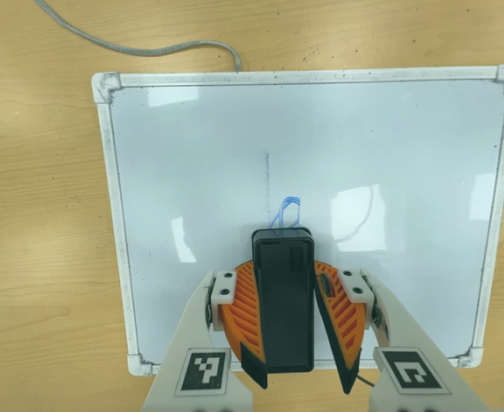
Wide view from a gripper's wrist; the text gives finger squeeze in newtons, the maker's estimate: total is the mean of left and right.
{"total": 8.3, "left": 8.4, "right": 8.3}